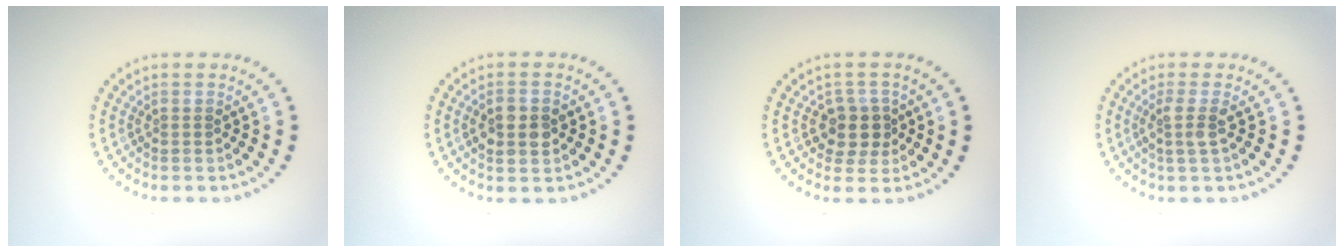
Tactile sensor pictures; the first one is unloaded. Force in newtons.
{"total": 2.8, "press": 2.8, "slide": 0.1}
{"total": 2.6, "press": 2.3, "slide": 1.2}
{"total": 1.8, "press": 1.4, "slide": 1.2}